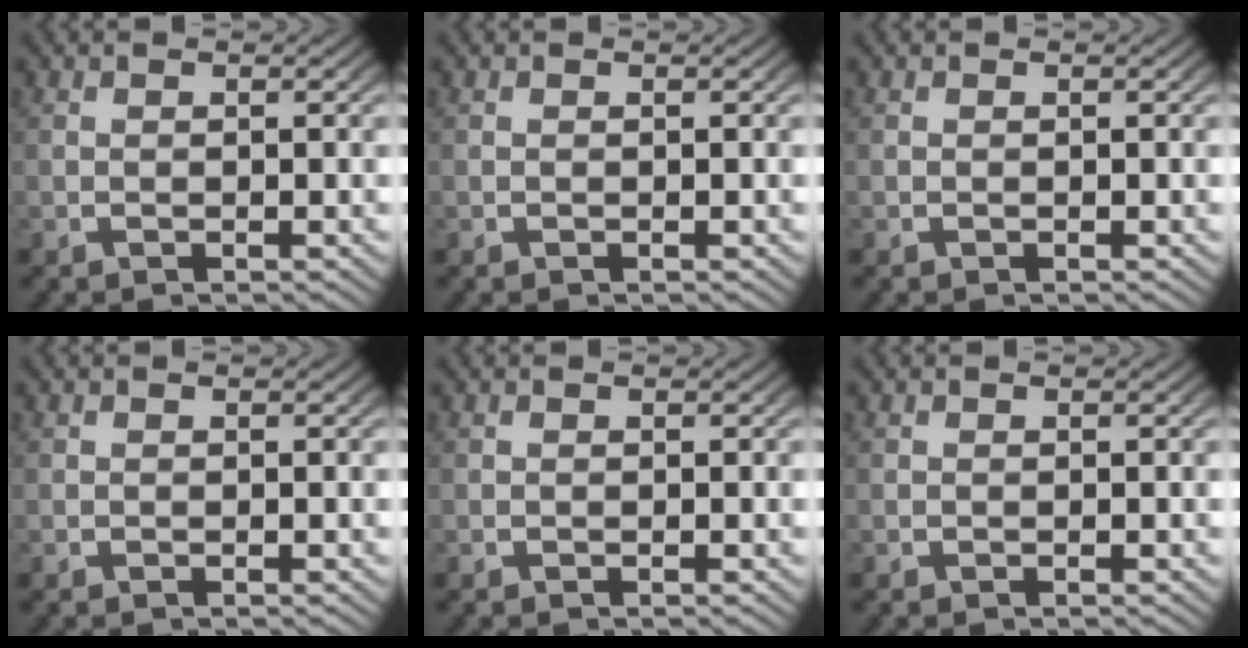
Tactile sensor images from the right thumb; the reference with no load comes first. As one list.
[{"total": 0.0}, {"total": 0.0}, {"total": 0.0}, {"total": 0.0}, {"total": 0.0}]